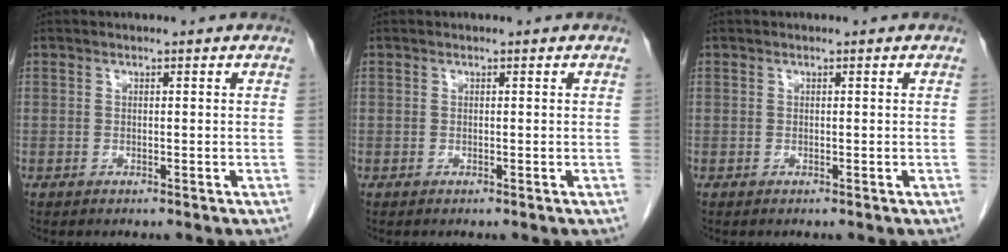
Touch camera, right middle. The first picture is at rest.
{"total": 0.0}
{"total": 0.0}